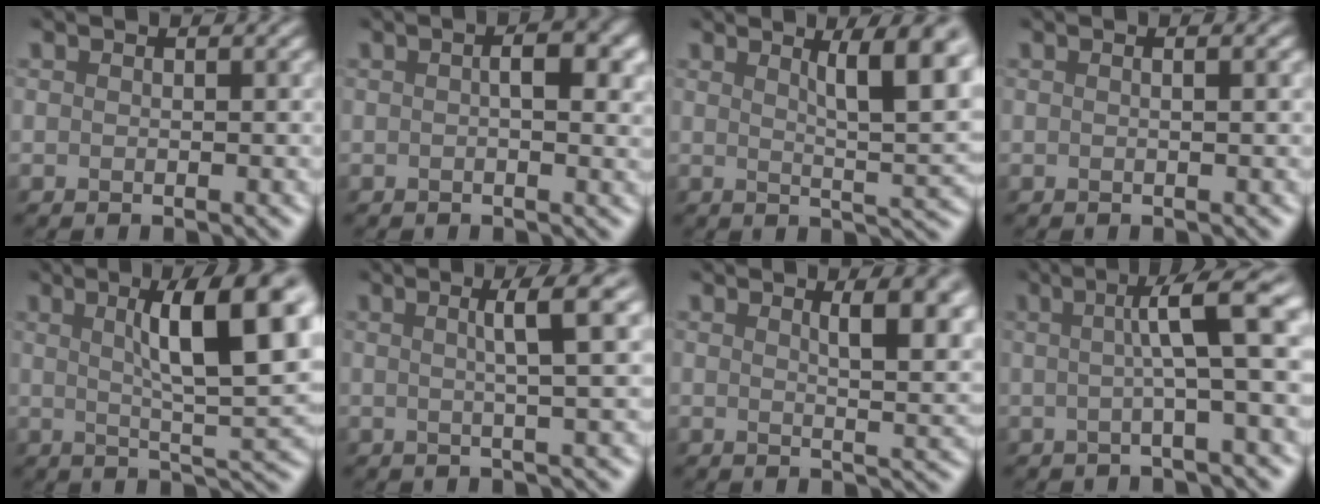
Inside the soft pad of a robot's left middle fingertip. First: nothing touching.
{"total": 4.0, "force": [0.7, 1.5, 3.6], "torque": [-0.033, 0.009, 0.003]}
{"total": 7.9, "force": [3.2, 2.0, 7.0], "torque": [-0.069, 0.010, 0.047]}
{"total": 2.0, "force": [0.6, 1.0, 1.7], "torque": [-0.002, 0.003, -0.014]}
{"total": 10.6, "force": [3.0, 2.3, 9.9], "torque": [-0.126, 0.006, 0.049]}
{"total": 4.4, "force": [1.1, 0.6, 4.3], "torque": [-0.054, 0.014, 0.015]}
{"total": 6.6, "force": [2.5, 2.5, 5.6], "torque": [-0.035, 0.011, 0.029]}
{"total": 6.4, "force": [0.9, 1.1, 6.2], "torque": [-0.083, 0.016, 0.009]}